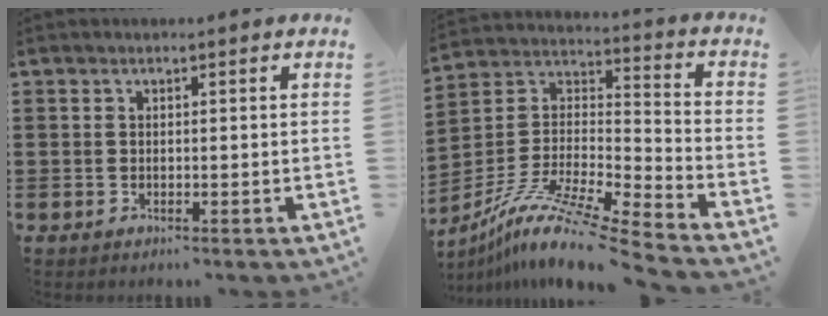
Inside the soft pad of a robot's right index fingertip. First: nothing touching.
{"total": 11.6, "force": [-9.5, 0.4, 6.7], "torque": [-0.131, 0.002, -0.190]}